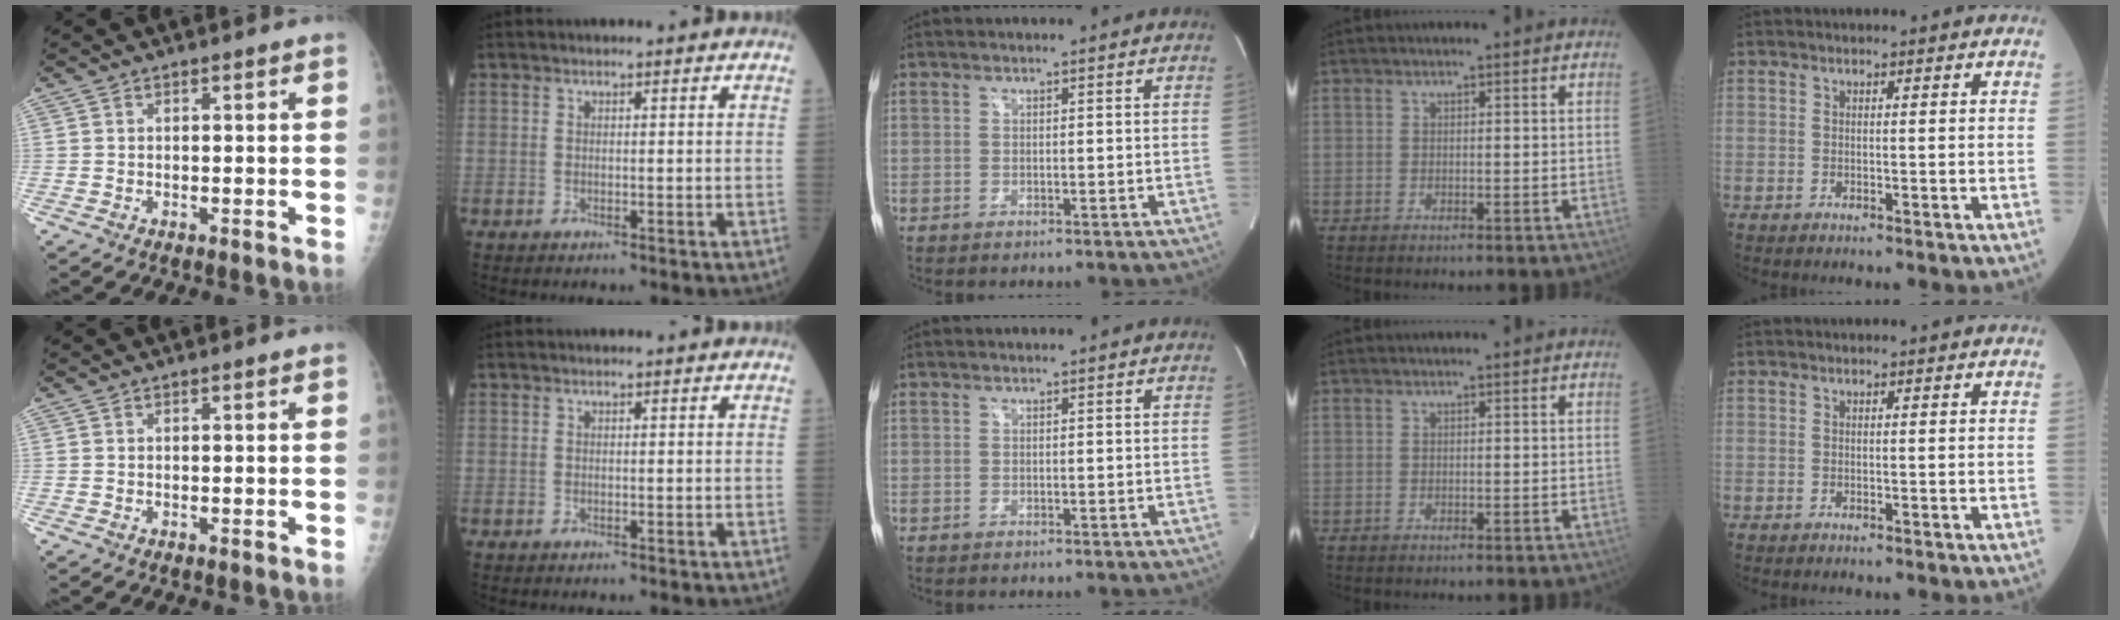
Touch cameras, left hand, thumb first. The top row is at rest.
{}